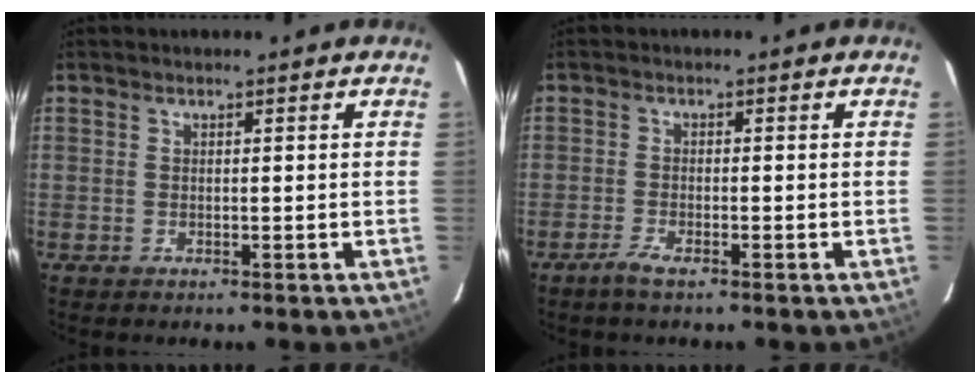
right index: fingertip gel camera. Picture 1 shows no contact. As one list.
[{"total": 2.1, "force": [-1.7, 0.1, 1.3], "torque": [-0.035, -0.004, -0.034]}]